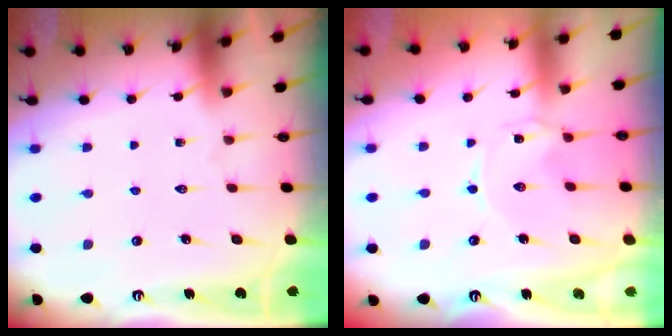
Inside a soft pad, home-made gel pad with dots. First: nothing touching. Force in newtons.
{"total": 0.0}